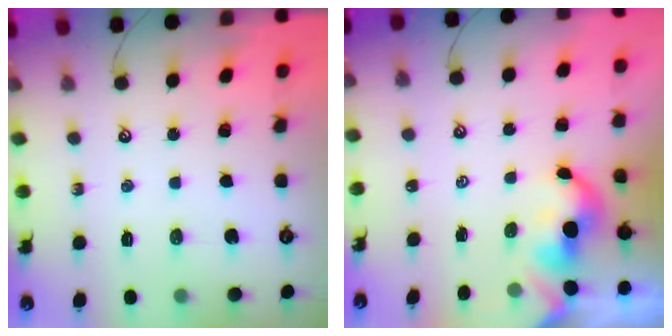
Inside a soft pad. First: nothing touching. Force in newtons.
{"total": 2.0, "press": 2.0, "slide": 0.2}